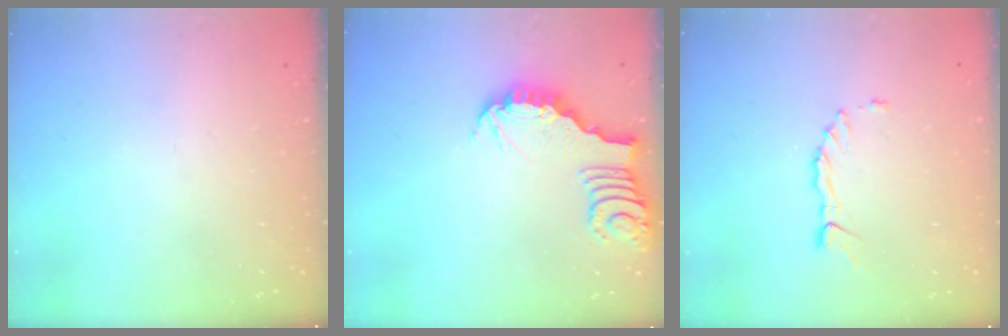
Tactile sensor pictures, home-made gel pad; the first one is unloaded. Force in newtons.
{"total": 3.7, "press": 3.6, "slide": 0.4}
{"total": 2.8, "press": 2.8, "slide": 0.4}